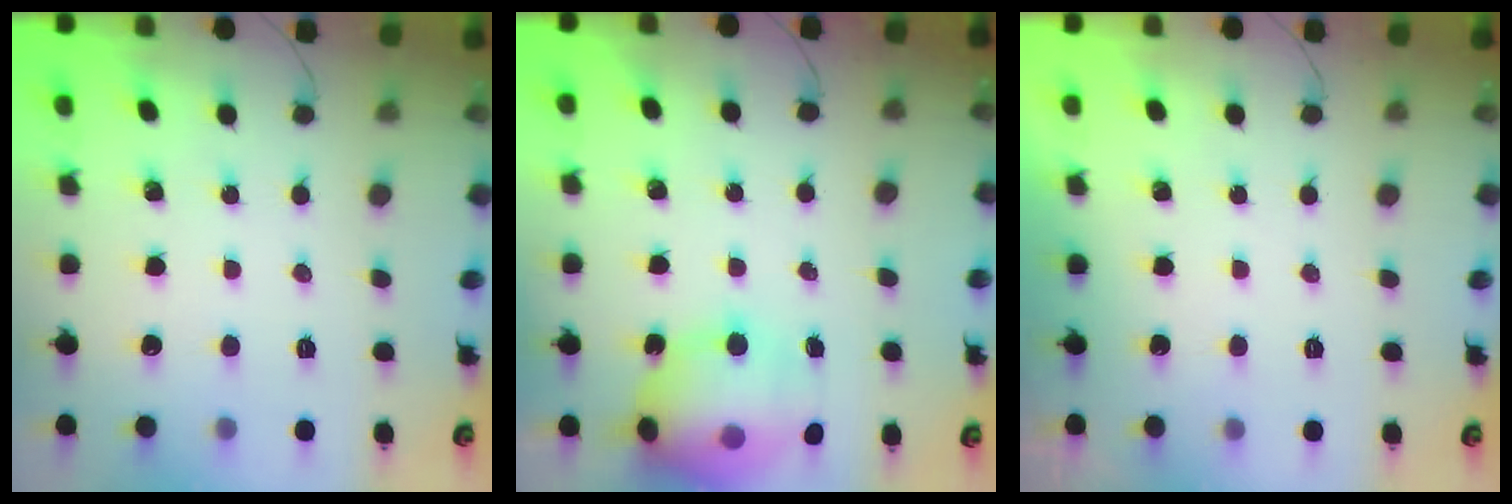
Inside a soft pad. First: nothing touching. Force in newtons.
{"total": 19.0, "press": 16.9, "slide": 8.7}
{"total": 0.0}